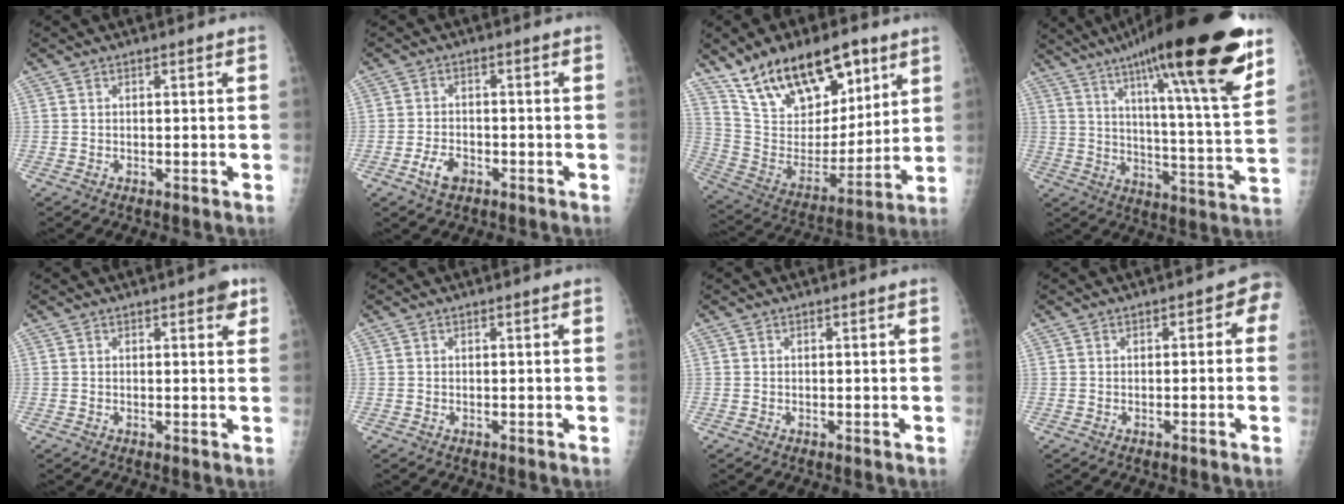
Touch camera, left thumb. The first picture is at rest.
{"total": 4.0, "force": [-2.1, 2.4, 2.4], "torque": [-0.041, 0.013, -0.038]}
{"total": 22.3, "force": [14.3, 10.7, 13.4], "torque": [-0.191, -0.052, 0.263]}
{"total": 28.5, "force": [17.7, 4.3, 21.9], "torque": [-0.322, -0.054, 0.268]}
{"total": 2.9, "force": [1.6, 1.1, 2.2], "torque": [-0.015, -0.003, 0.014]}
{"total": 0.0}
{"total": 0.0}
{"total": 3.7, "force": [0.0, 2.3, 2.9], "torque": [-0.011, 0.017, -0.010]}